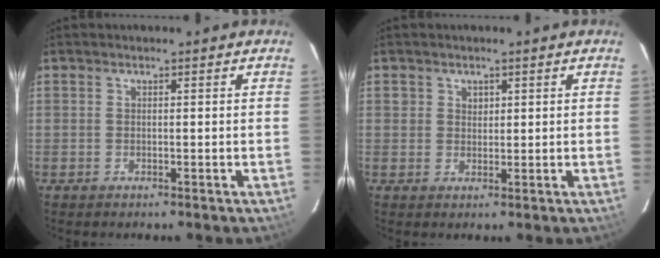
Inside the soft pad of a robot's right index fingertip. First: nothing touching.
{"total": 1.9, "force": [0.8, 1.7, 0.3], "torque": [-0.002, 0.006, 0.013]}